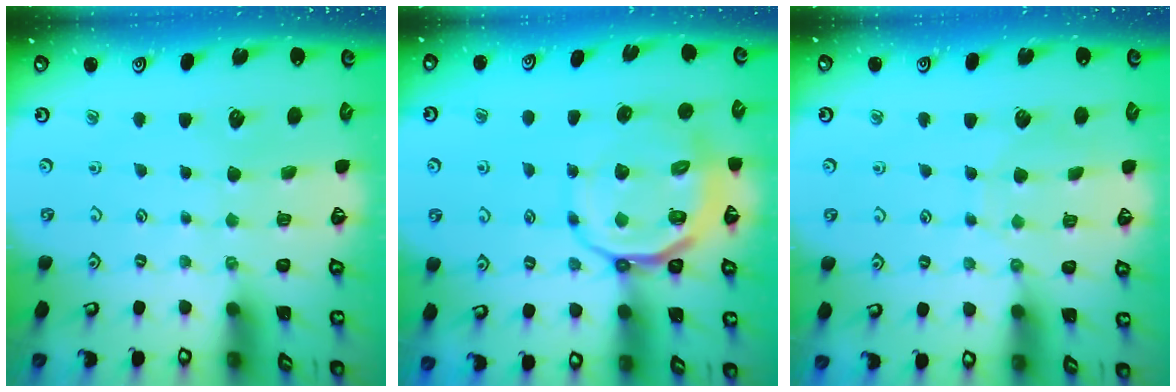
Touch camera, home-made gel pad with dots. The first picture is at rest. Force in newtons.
{"total": 11.0, "press": 10.6, "slide": 2.7}
{"total": 6.3, "press": 6.3, "slide": 0.6}